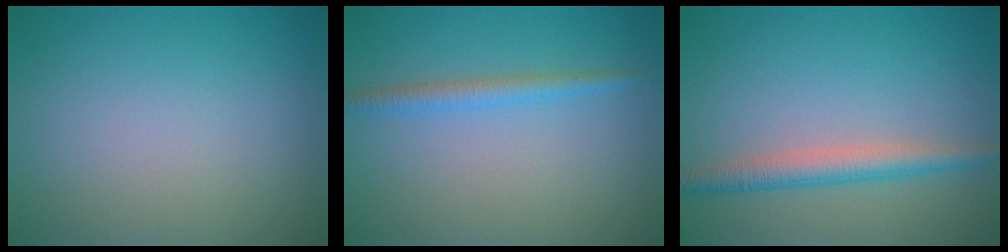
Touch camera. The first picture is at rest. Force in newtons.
{"total": 1.8, "press": 1.8, "slide": 0.1}
{"total": 2.9, "press": 2.9, "slide": 0.1}